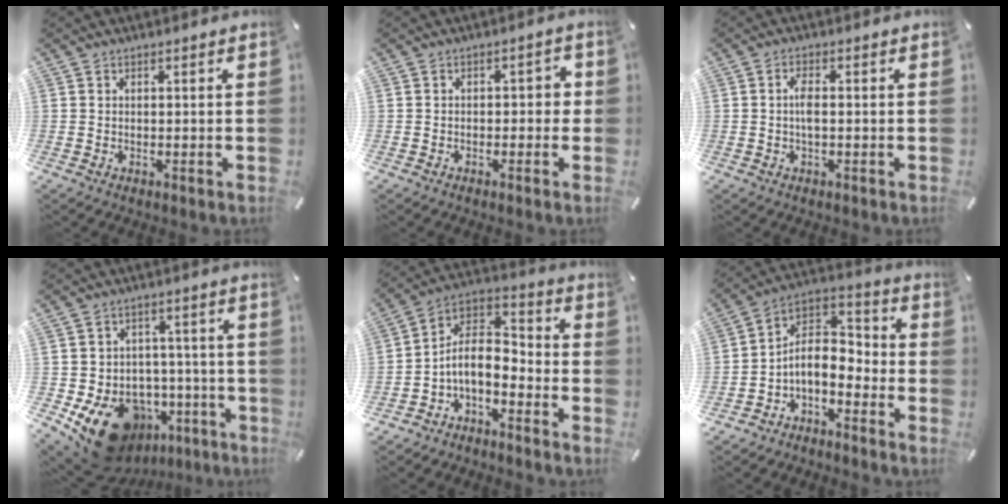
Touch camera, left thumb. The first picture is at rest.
{"total": 2.4, "force": [-1.1, 1.4, 1.6], "torque": [-0.030, 0.013, -0.025]}
{"total": 3.3, "force": [-0.3, 1.0, 3.1], "torque": [-0.065, 0.000, -0.008]}
{"total": 16.3, "force": [-8.2, 11.3, 8.4], "torque": [-0.148, 0.048, -0.123]}
{"total": 8.9, "force": [-4.2, 5.3, 5.7], "torque": [-0.122, 0.007, -0.082]}
{"total": 8.5, "force": [-3.5, 6.0, 4.9], "torque": [-0.098, 0.010, -0.063]}